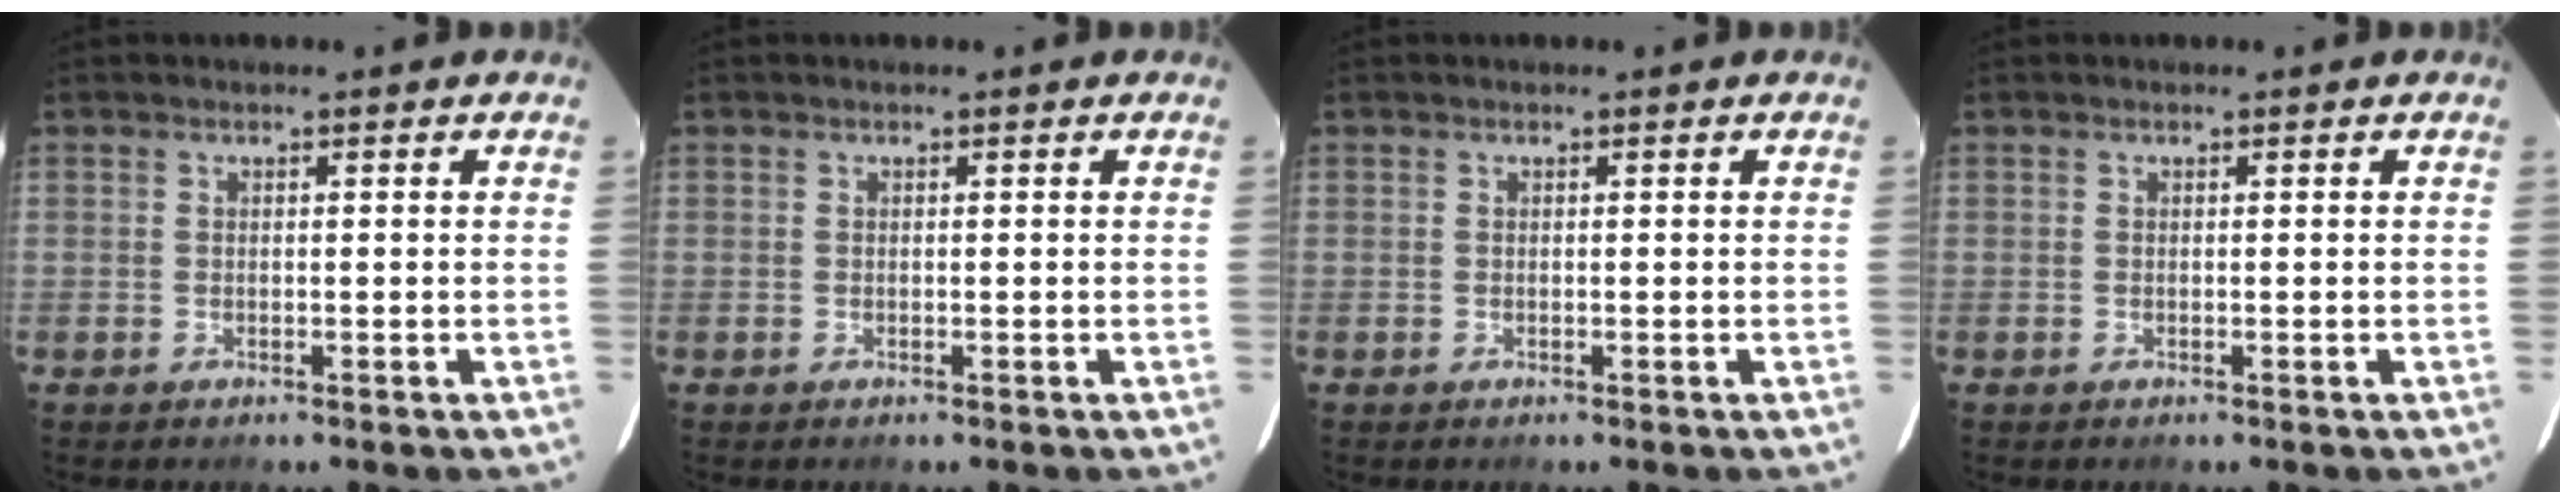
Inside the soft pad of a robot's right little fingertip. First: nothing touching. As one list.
[{"total": 0.0}, {"total": 0.0}, {"total": 0.0}]